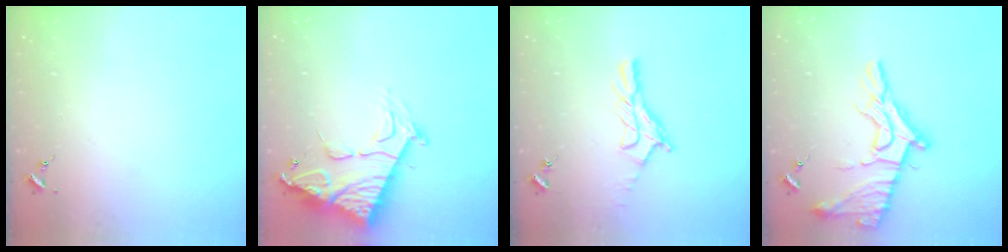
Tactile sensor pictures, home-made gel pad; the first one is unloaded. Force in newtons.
{"total": 18.5, "press": 18.4, "slide": 1.8}
{"total": 12.5, "press": 12.4, "slide": 0.9}
{"total": 16.5, "press": 16.5, "slide": 1.3}